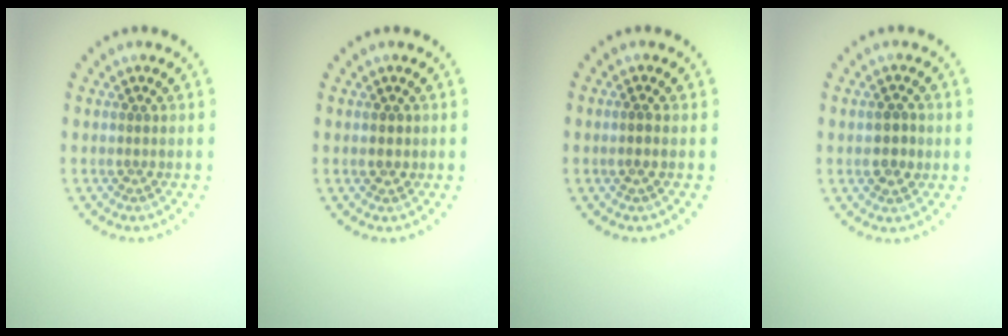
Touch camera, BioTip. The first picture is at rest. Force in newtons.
{"total": 1.5, "press": 1.4, "slide": 0.1}
{"total": 0.6, "press": 0.4, "slide": 0.4}
{"total": 1.5, "press": 1.5, "slide": 0.1}